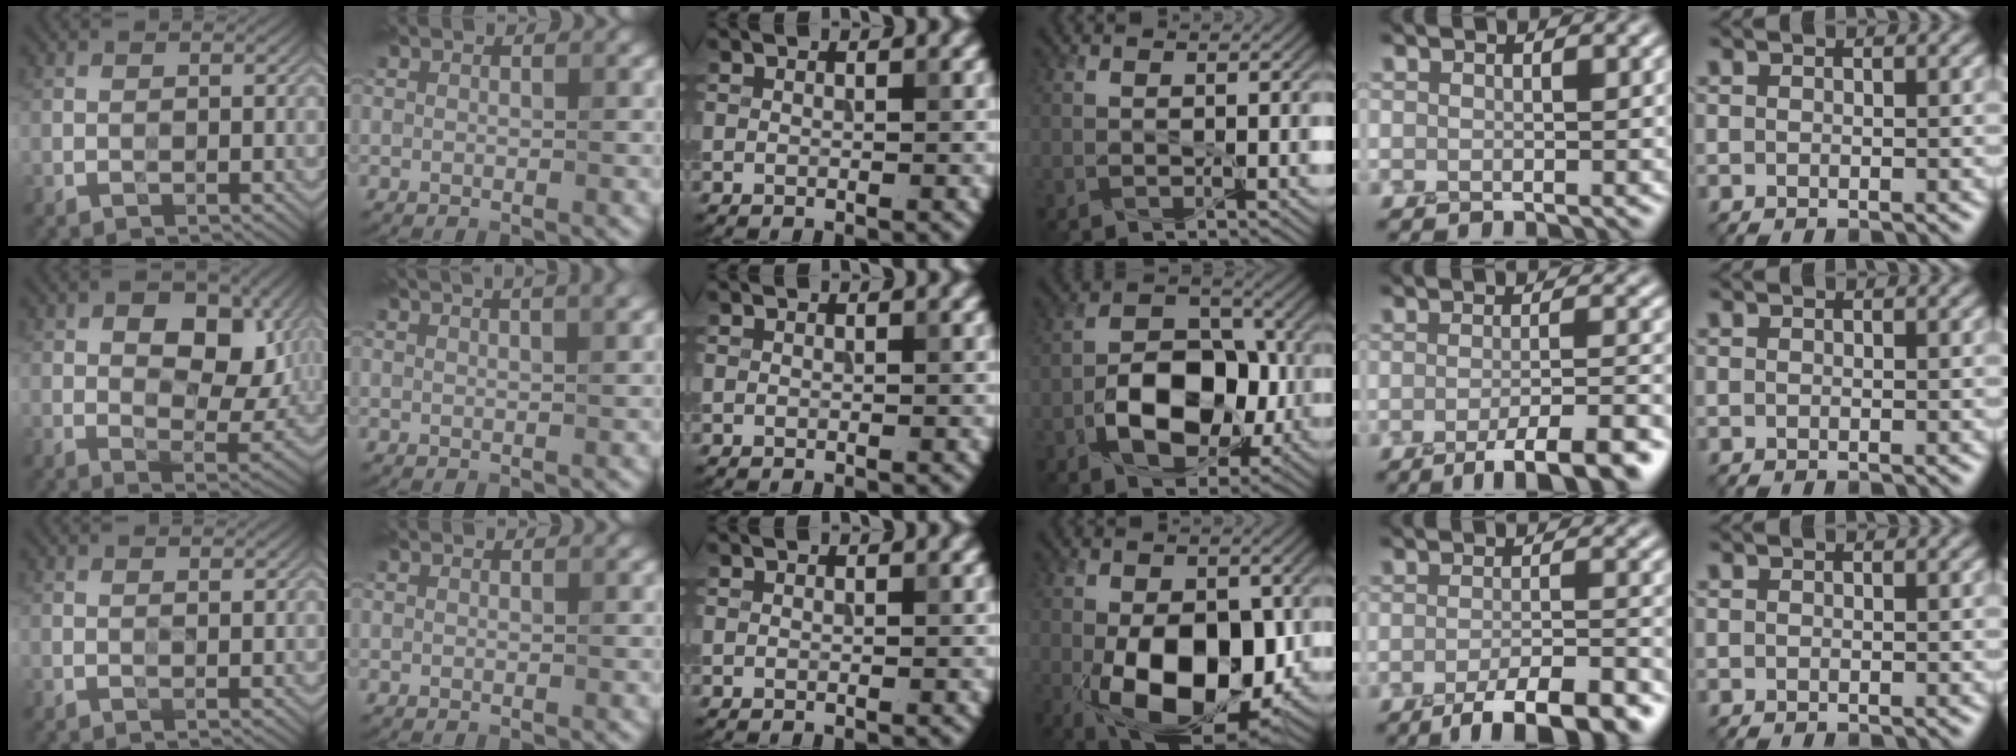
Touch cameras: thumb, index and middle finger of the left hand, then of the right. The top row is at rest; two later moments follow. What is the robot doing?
{"motion": "peel", "object": "velcro strap"}